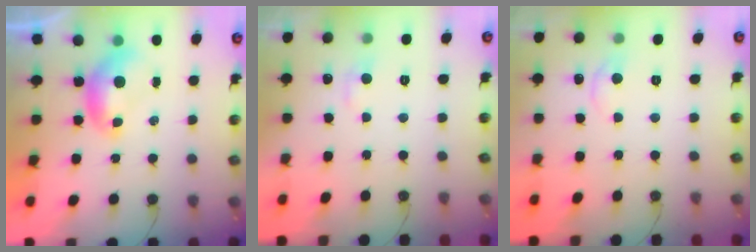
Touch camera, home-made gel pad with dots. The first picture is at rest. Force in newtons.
{"total": 1.1, "press": 0.9, "slide": 0.7}
{"total": 0.0}